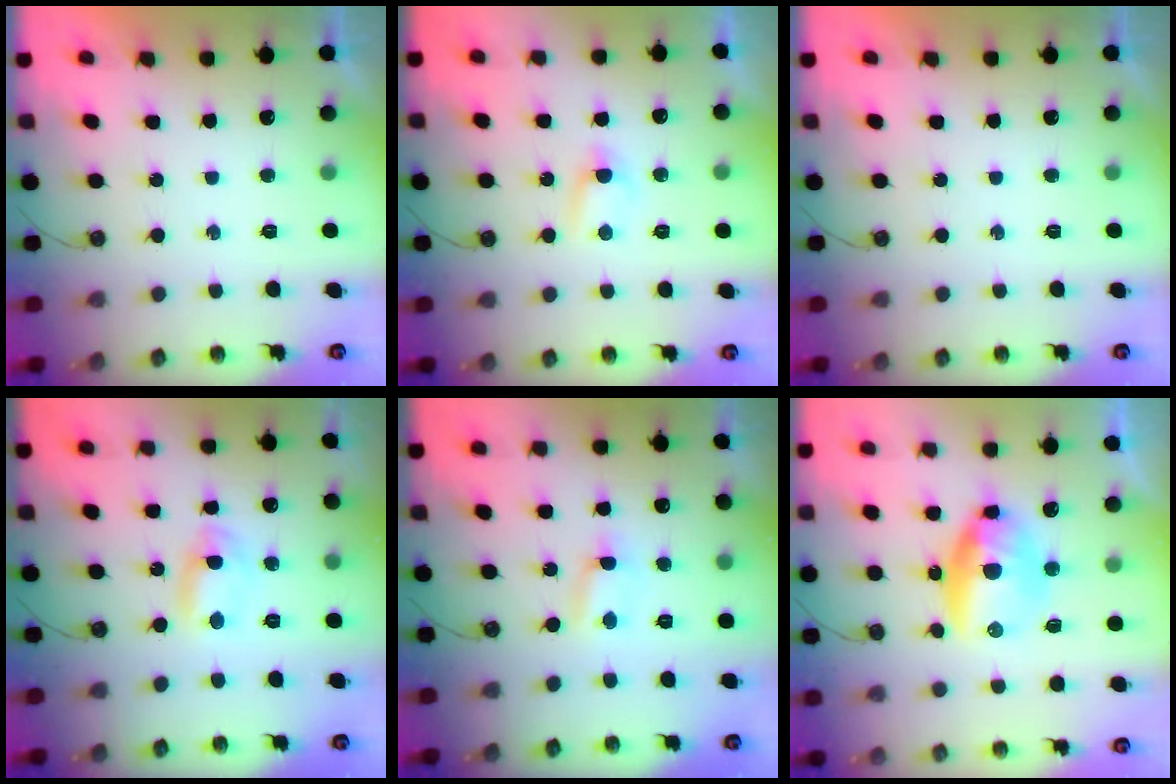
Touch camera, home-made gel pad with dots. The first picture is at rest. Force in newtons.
{"total": 4.0, "press": 3.9, "slide": 0.6}
{"total": 0.0}
{"total": 2.3, "press": 2.0, "slide": 1.2}
{"total": 1.5, "press": 1.5, "slide": 0.3}
{"total": 11.4, "press": 11.4, "slide": 0.6}